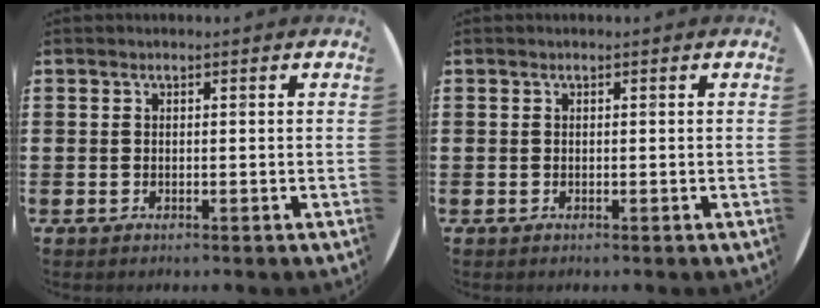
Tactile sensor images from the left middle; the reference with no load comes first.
{"total": 0.0}